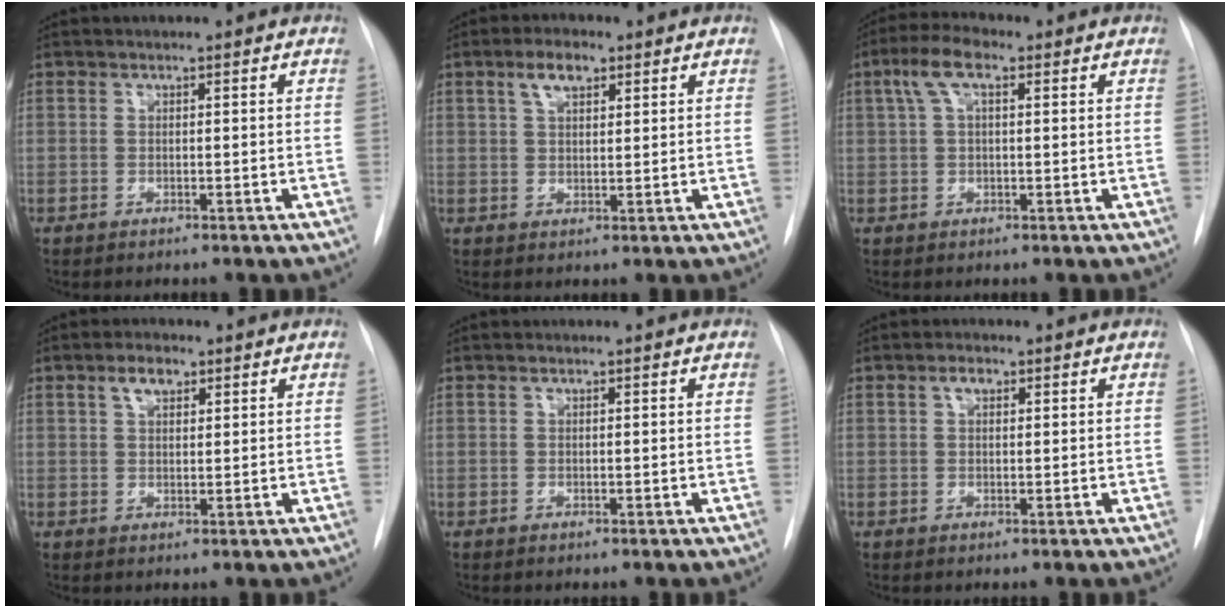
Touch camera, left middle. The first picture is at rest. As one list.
[{"total": 4.4, "force": [2.4, 1.9, 3.1], "torque": [-0.061, 0.010, 0.044]}, {"total": 5.4, "force": [2.1, 1.9, 4.6], "torque": [-0.101, 0.026, 0.040]}, {"total": 3.4, "force": [1.9, 1.7, 2.3], "torque": [-0.044, 0.008, 0.034]}, {"total": 0.0}, {"total": 1.8, "force": [0.8, 1.0, 1.3], "torque": [-0.025, 0.008, 0.013]}]